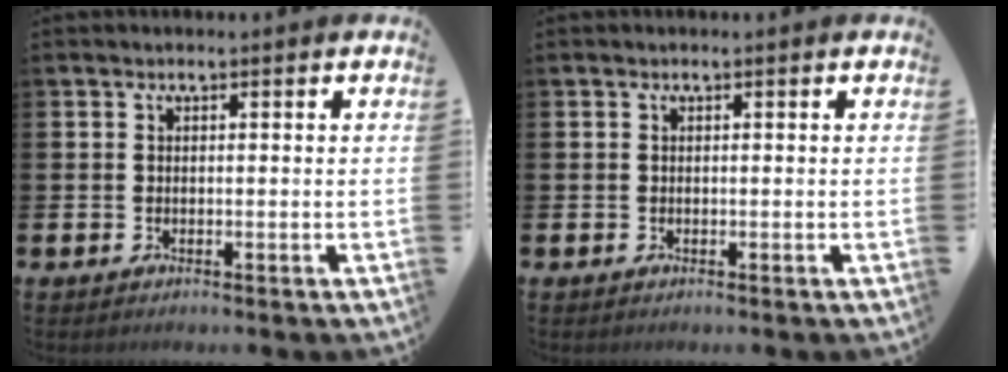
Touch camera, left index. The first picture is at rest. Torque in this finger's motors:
{"motor_torque": [-0.09, 0.03, 0.10, -0.01]}